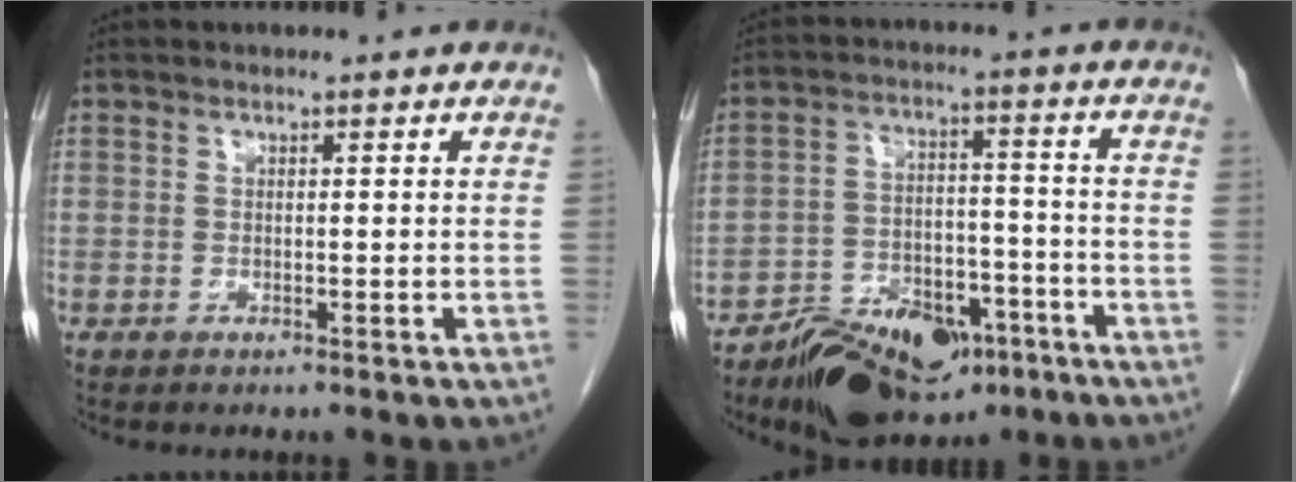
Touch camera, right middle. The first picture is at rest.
{"total": 13.6, "force": [-9.7, 6.4, 7.0], "torque": [-0.102, 0.009, -0.157]}